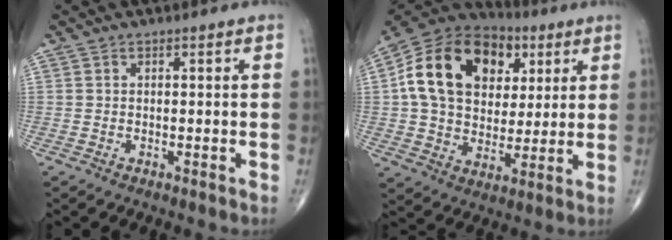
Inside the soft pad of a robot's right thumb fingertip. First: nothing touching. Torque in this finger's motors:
{"motor_torque": [2.43, 2.57, 0.88, -0.52, 0.39]}